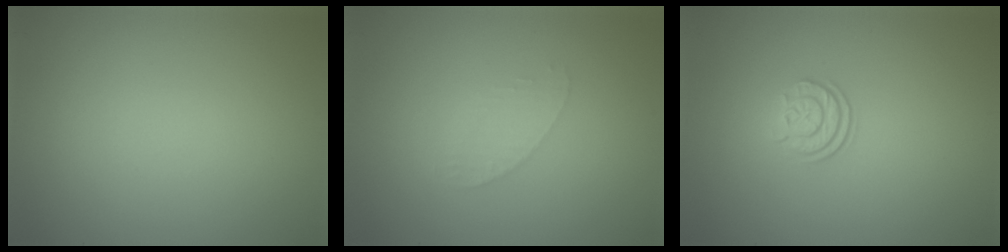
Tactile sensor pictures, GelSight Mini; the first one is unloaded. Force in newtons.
{"total": 1.4, "press": 1.4, "slide": 0.1}
{"total": 2.3, "press": 1.7, "slide": 1.6}